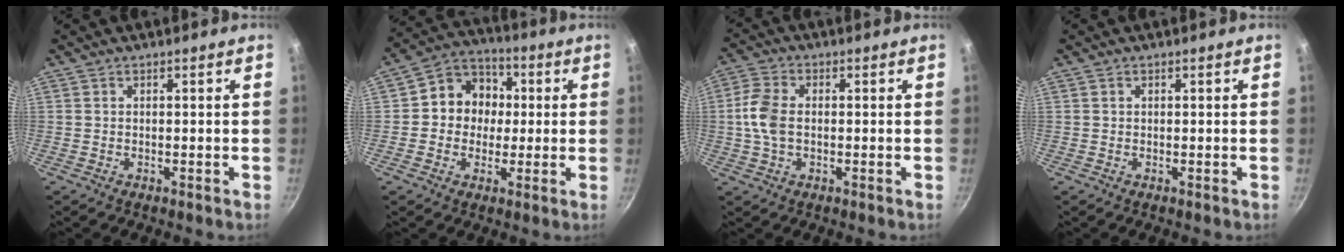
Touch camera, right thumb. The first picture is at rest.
{"total": 10.2, "force": [0.5, 9.2, 4.5], "torque": [-0.027, 0.020, -0.011]}
{"total": 7.0, "force": [-0.1, 4.5, 5.3], "torque": [-0.109, 0.015, -0.010]}
{"total": 0.0}